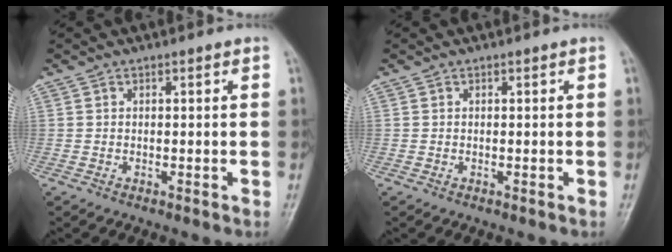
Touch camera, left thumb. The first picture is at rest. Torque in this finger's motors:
{"motor_torque": [0.00, 0.00, -0.06, -0.06, 0.00]}